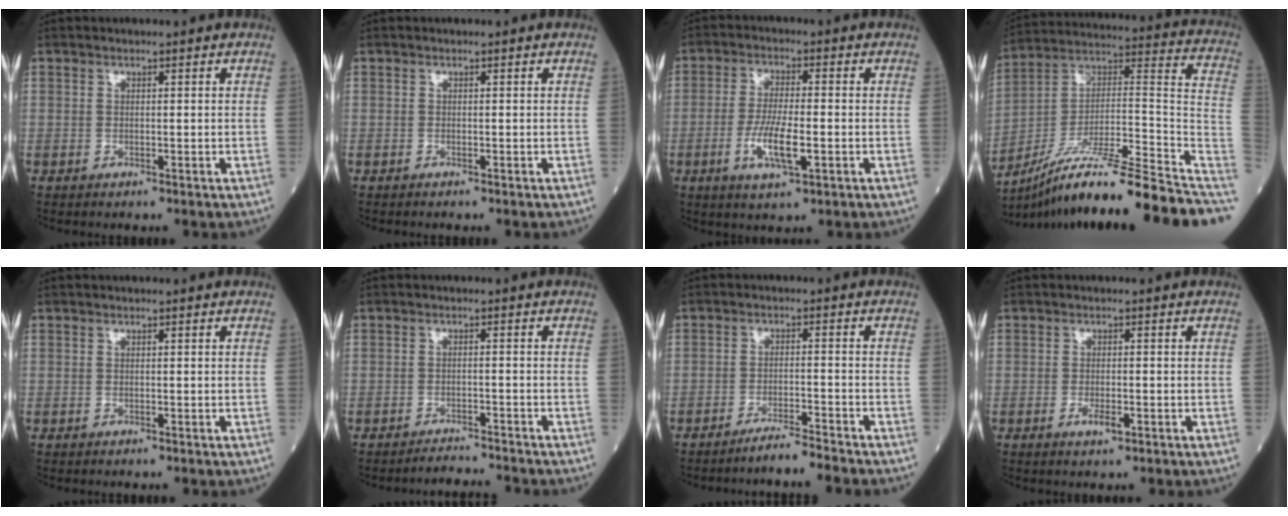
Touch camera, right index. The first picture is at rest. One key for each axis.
{"total": 0.0}
{"total": 7.0, "fx": -2.1, "fy": 1.3, "fz": 6.5, "tx": -0.129, "ty": -0.008, "tz": -0.039}
{"total": 26.8, "fx": -21.2, "fy": 0.0, "fz": 16.5, "tx": -0.171, "ty": 0.012, "tz": -0.337}
{"total": 0.0}
{"total": 3.5, "fx": -3.4, "fy": -1.0, "fz": -0.1, "tx": 0.008, "ty": -0.013, "tz": -0.052}
{"total": 4.1, "fx": -3.8, "fy": -1.3, "fz": 1.1, "tx": -0.019, "ty": -0.014, "tz": -0.069}
{"total": 2.0, "fx": -0.9, "fy": 0.6, "fz": 1.7, "tx": -0.032, "ty": -0.001, "tz": -0.012}